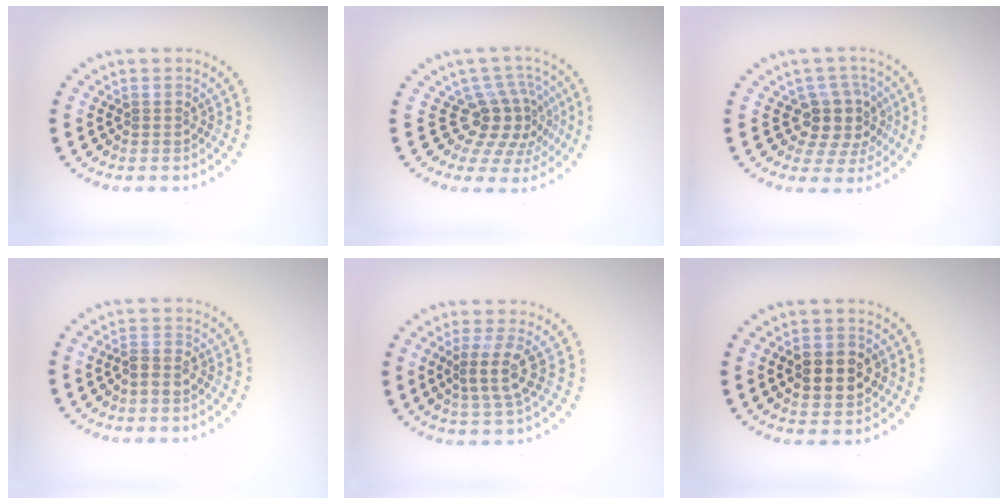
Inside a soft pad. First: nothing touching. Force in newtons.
{"total": 4.4, "press": 3.1, "slide": 3.1}
{"total": 3.9, "press": 3.1, "slide": 2.3}
{"total": 1.8, "press": 1.6, "slide": 0.9}
{"total": 3.0, "press": 2.3, "slide": 1.9}
{"total": 4.7, "press": 4.7, "slide": 0.4}